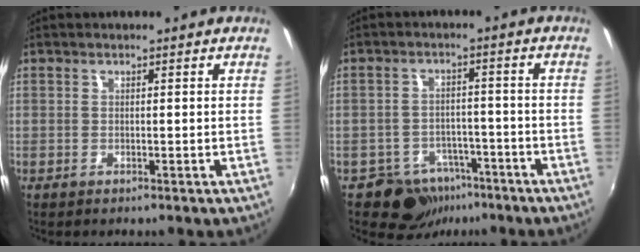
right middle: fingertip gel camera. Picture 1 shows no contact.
{"total": 7.6, "force": [-5.2, 5.4, 1.4], "torque": [-0.029, 0.027, -0.066]}